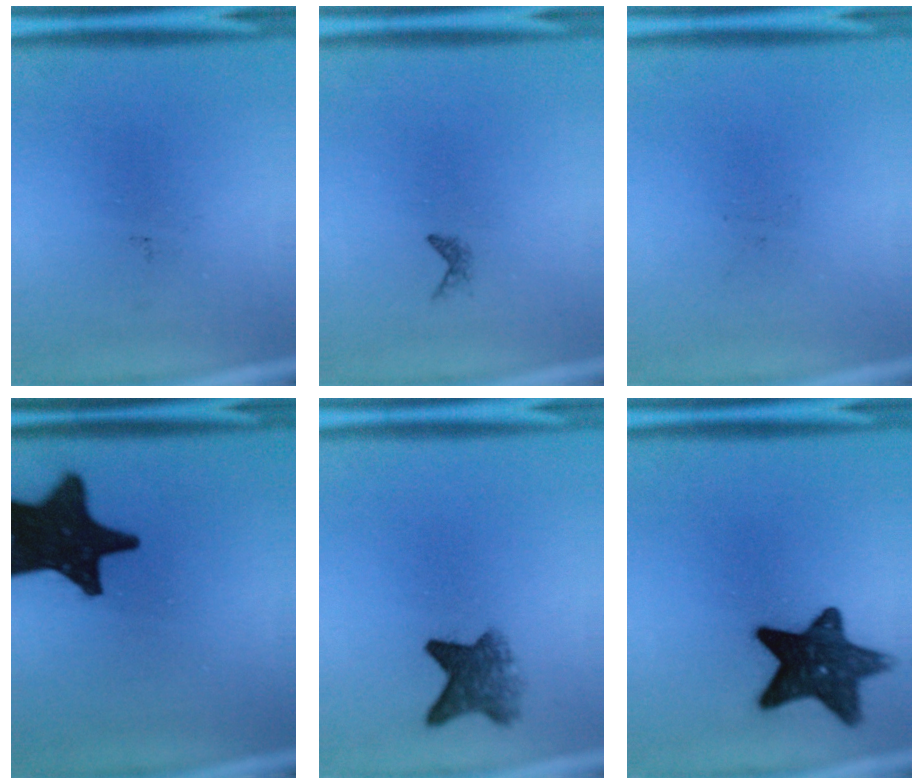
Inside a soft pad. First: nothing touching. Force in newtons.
{"total": 0.6}
{"total": 0.0}
{"total": 18.9}
{"total": 5.7}
{"total": 13.5}